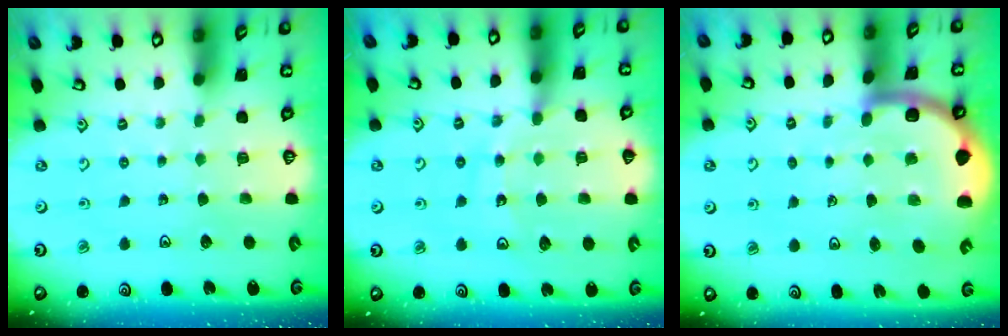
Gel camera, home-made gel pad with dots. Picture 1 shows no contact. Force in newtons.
{"total": 15.3, "press": 14.7, "slide": 4.1}
{"total": 7.8, "press": 7.6, "slide": 1.8}